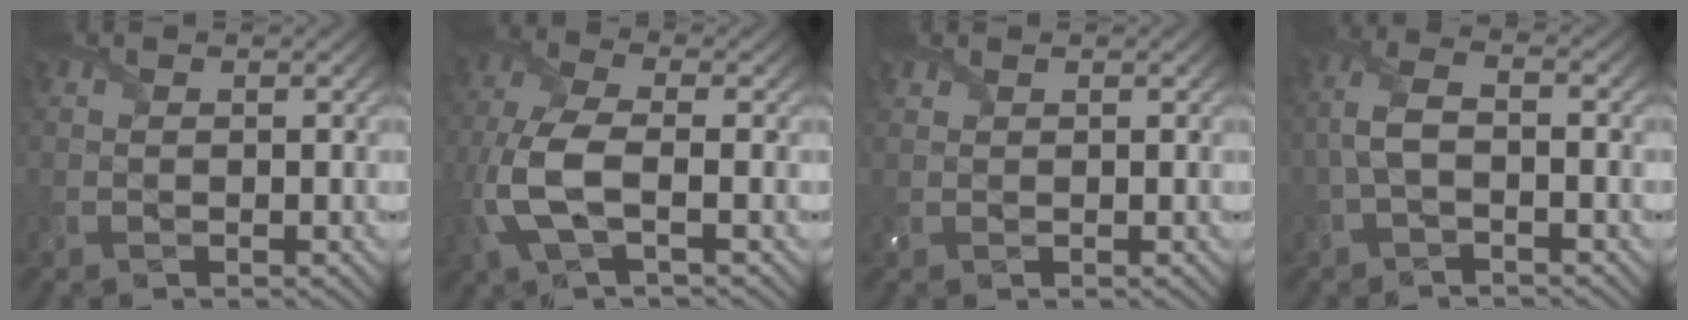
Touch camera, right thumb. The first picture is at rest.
{"total": 8.1, "force": [-1.9, 3.5, 7.0], "torque": [-0.180, 0.003, -0.046]}
{"total": 0.9, "force": [0.8, 0.2, 0.1], "torque": [-0.010, 0.002, 0.022]}
{"total": 4.5, "force": [-0.9, 2.0, 3.9], "torque": [-0.101, 0.009, -0.023]}